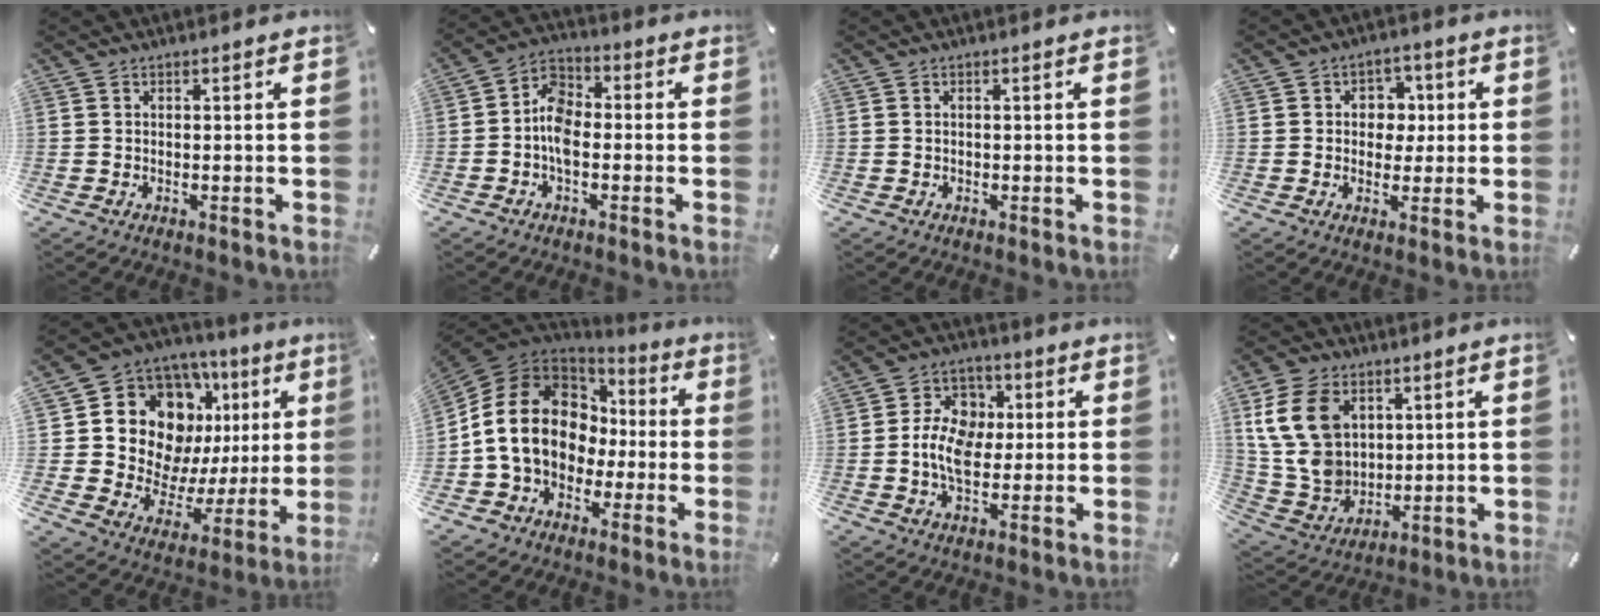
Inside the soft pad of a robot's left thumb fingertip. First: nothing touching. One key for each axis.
{"total": 7.4, "fx": -2.1, "fy": 4.7, "fz": 5.3, "tx": -0.107, "ty": 0.019, "tz": -0.038}
{"total": 0.0}
{"total": 6.6, "fx": 0.5, "fy": 5.8, "fz": 3.1, "tx": -0.040, "ty": 0.007, "tz": 0.004}
{"total": 17.9, "fx": 8.2, "fy": 12.7, "fz": 9.4, "tx": -0.165, "ty": -0.061, "tz": 0.163}
{"total": 16.2, "fx": -0.8, "fy": 13.7, "fz": 8.6, "tx": -0.184, "ty": 0.009, "tz": -0.013}
{"total": 10.4, "fx": -0.4, "fy": 7.8, "fz": 6.8, "tx": -0.134, "ty": 0.013, "tz": -0.008}
{"total": 15.0, "fx": 5.3, "fy": 11.6, "fz": 7.9, "tx": -0.190, "ty": -0.010, "tz": 0.102}